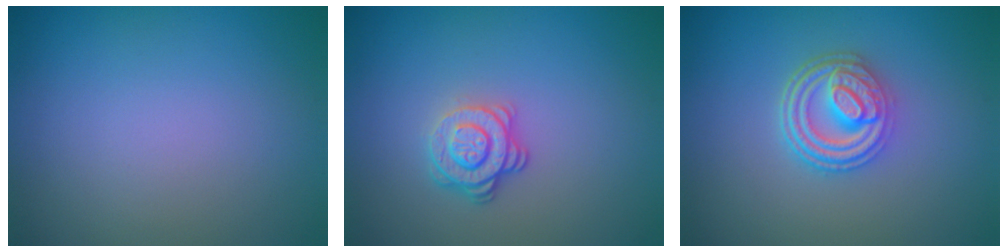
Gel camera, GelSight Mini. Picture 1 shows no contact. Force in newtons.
{"total": 2.9, "press": 2.5, "slide": 1.6}
{"total": 4.6, "press": 3.6, "slide": 3.0}